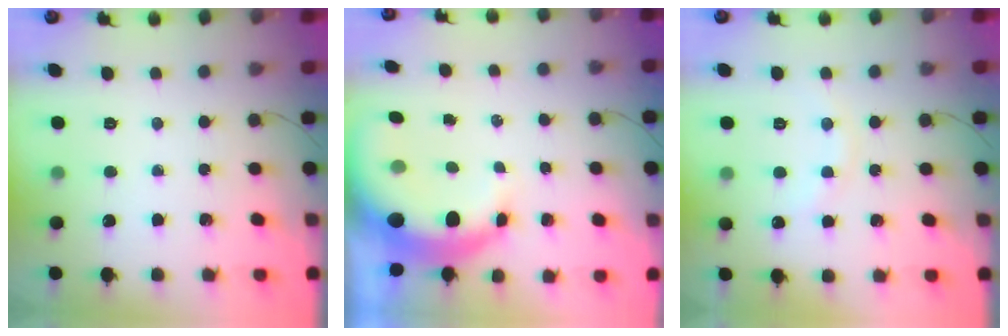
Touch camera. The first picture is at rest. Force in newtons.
{"total": 10.0, "press": 9.9, "slide": 1.8}
{"total": 7.8, "press": 7.6, "slide": 1.7}